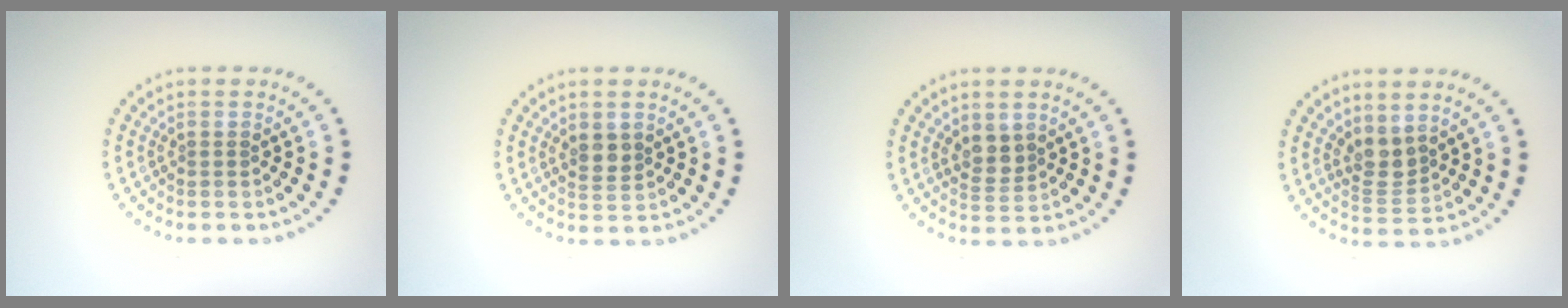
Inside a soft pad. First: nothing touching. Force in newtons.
{"total": 1.9, "press": 1.7, "slide": 0.8}
{"total": 2.2, "press": 2.0, "slide": 0.8}
{"total": 2.7, "press": 2.2, "slide": 1.6}